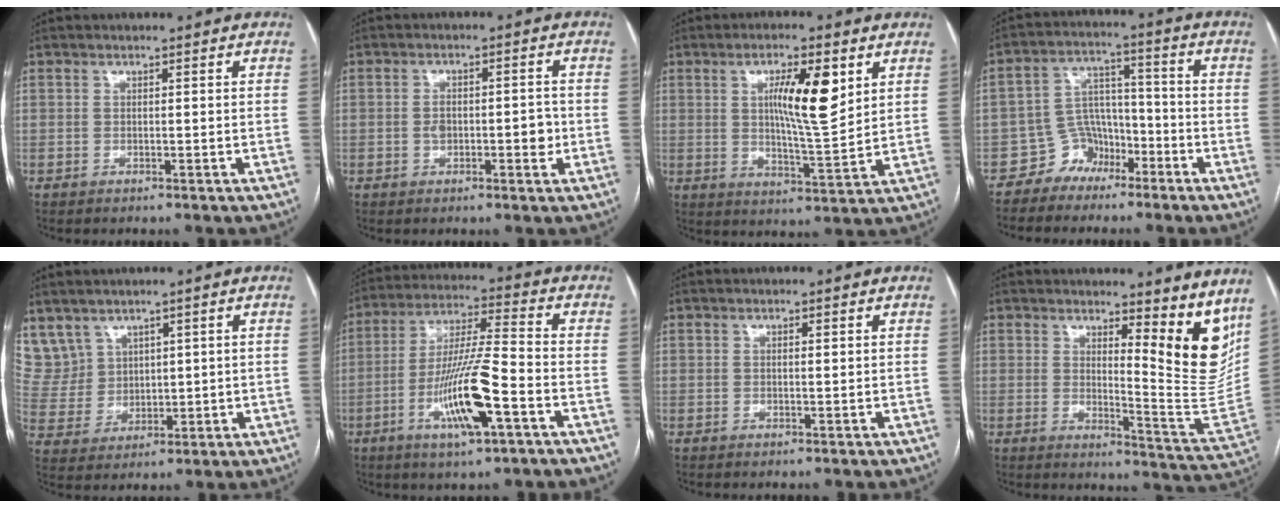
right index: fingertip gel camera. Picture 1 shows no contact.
{"total": 4.4, "force": [-0.7, 2.3, 3.7], "torque": [-0.061, 0.013, -0.009]}
{"total": 10.0, "force": [3.4, 1.5, 9.3], "torque": [-0.155, -0.006, 0.056]}
{"total": 6.4, "force": [-4.4, 4.5, 0.8], "torque": [-0.010, 0.026, -0.077]}
{"total": 9.1, "force": [6.0, 6.8, 1.0], "torque": [-0.040, 0.031, 0.143]}
{"total": 13.5, "force": [-5.1, 1.3, 12.5], "torque": [-0.244, -0.007, -0.090]}
{"total": 0.5, "force": [0.2, 0.1, 0.5], "torque": [-0.010, -0.002, 0.001]}
{"total": 11.9, "force": [8.7, 2.1, 7.8], "torque": [-0.085, -0.050, 0.105]}